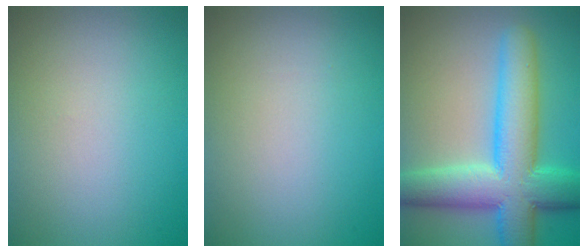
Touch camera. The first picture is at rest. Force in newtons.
{"total": 0.0}
{"total": 10.4, "press": 10.4, "slide": 0.4}